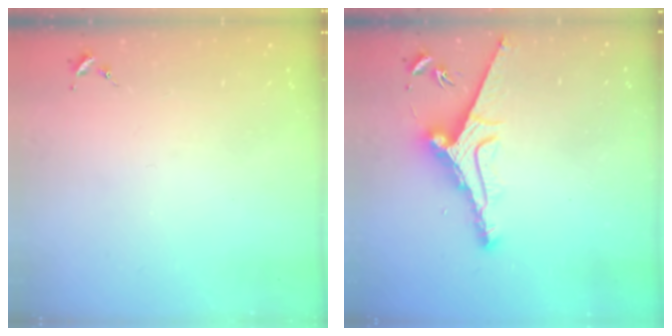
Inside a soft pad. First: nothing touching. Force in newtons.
{"total": 10.4, "press": 10.3, "slide": 1.3}